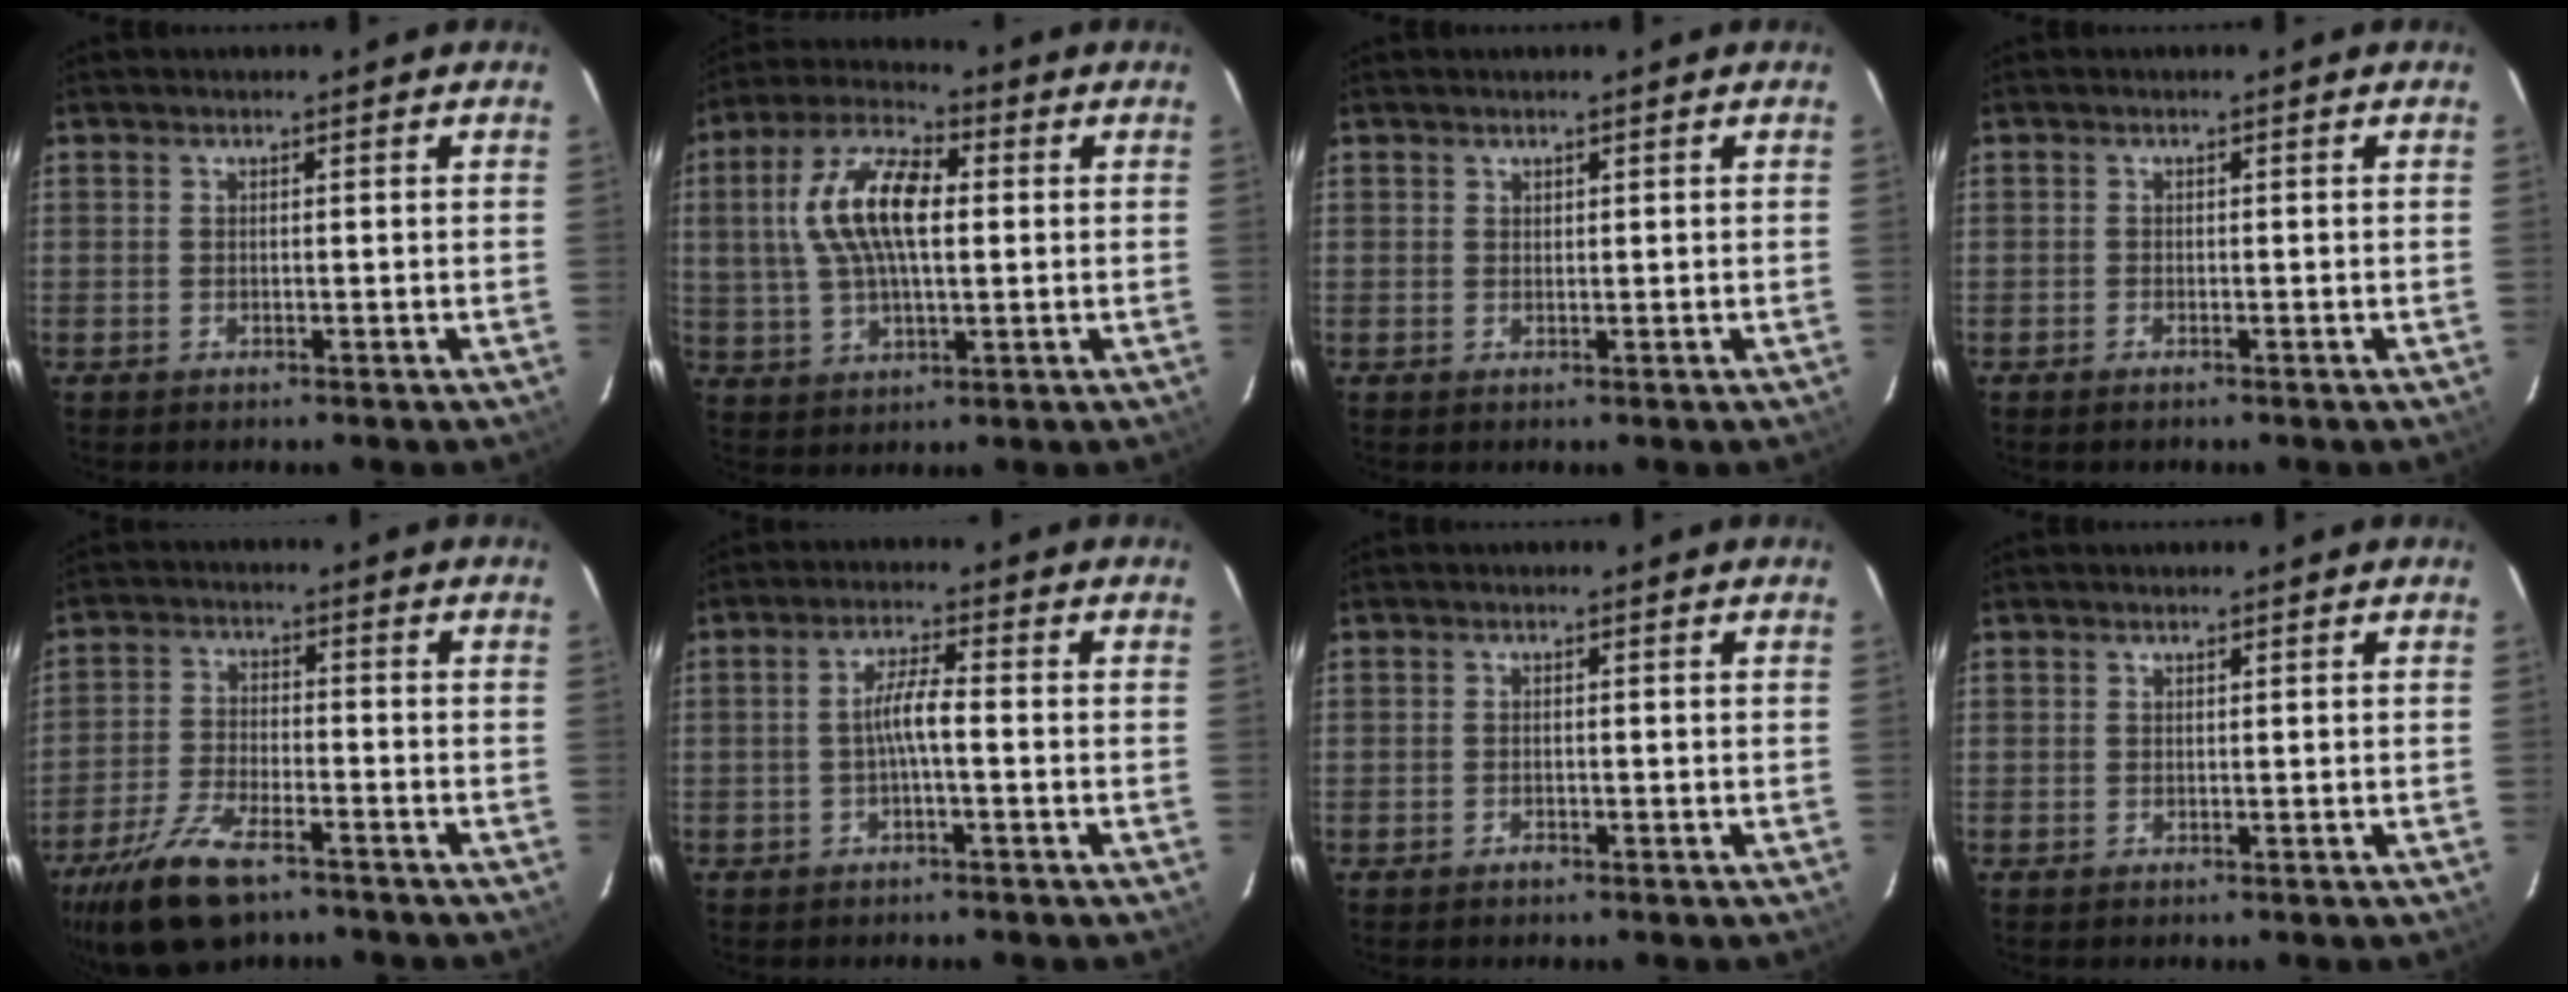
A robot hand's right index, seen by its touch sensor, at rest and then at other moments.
{"total": 14.1, "force": [2.1, 6.5, 12.4], "torque": [-0.249, 0.022, 0.037]}
{"total": 0.6, "force": [0.4, 0.4, 0.0], "torque": [0.002, 0.002, 0.008]}
{"total": 0.6, "force": [-0.5, 0.2, 0.2], "torque": [-0.005, -0.001, -0.012]}
{"total": 12.6, "force": [-8.7, 5.0, 7.6], "torque": [-0.177, -0.019, -0.163]}
{"total": 3.8, "force": [-1.0, 0.3, 3.7], "torque": [-0.075, 0.009, -0.018]}
{"total": 1.0, "force": [-0.6, 0.6, 0.4], "torque": [-0.008, 0.002, -0.010]}
{"total": 0.5, "force": [0.2, 0.5, -0.1], "torque": [0.004, 0.002, 0.002]}